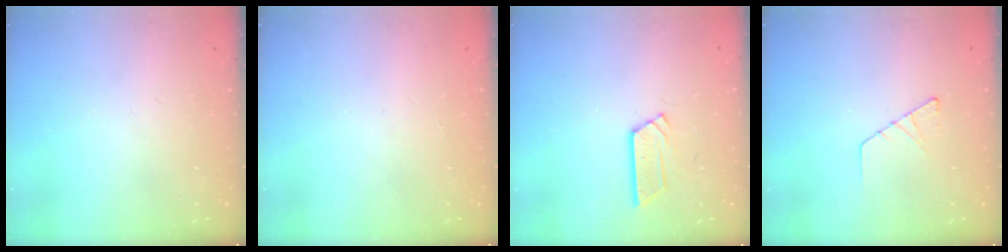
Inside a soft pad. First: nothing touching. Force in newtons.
{"total": 0.0}
{"total": 5.1, "press": 5.1, "slide": 0.4}
{"total": 4.1, "press": 4.1, "slide": 0.5}